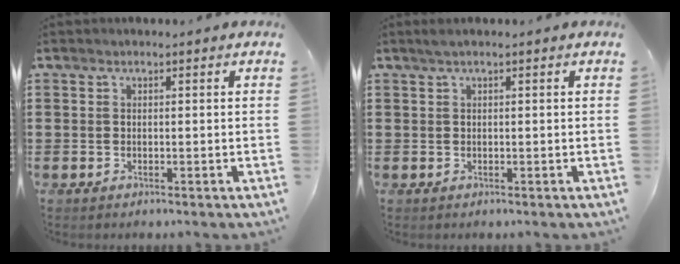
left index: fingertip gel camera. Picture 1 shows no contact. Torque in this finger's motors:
{"motor_torque": [0.18, -0.13, 0.09, 0.03]}